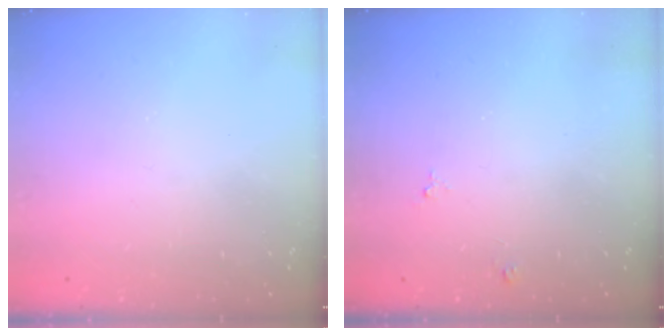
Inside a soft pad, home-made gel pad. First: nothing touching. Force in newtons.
{"total": 4.1, "press": 4.1, "slide": 0.4}